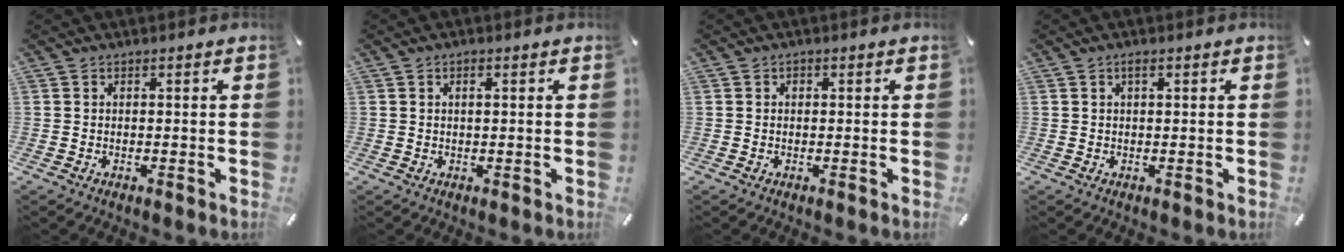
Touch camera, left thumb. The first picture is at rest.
{"total": 1.1, "force": [0.2, 0.1, 1.1], "torque": [-0.022, 0.000, 0.004]}
{"total": 0.6, "force": [0.1, 0.6, 0.2], "torque": [0.002, 0.002, -0.001]}
{"total": 1.3, "force": [0.5, 0.3, 1.1], "torque": [-0.024, 0.002, 0.008]}